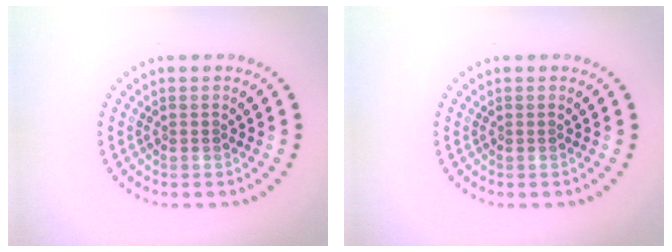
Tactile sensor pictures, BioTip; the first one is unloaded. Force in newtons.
{"total": 0.0}